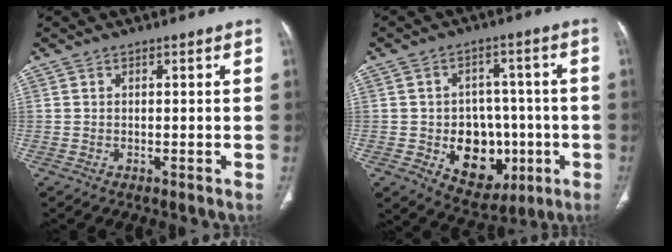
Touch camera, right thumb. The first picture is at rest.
{"total": 13.6, "force": [-3.3, 10.4, 8.2], "torque": [-0.063, 0.021, -0.029]}